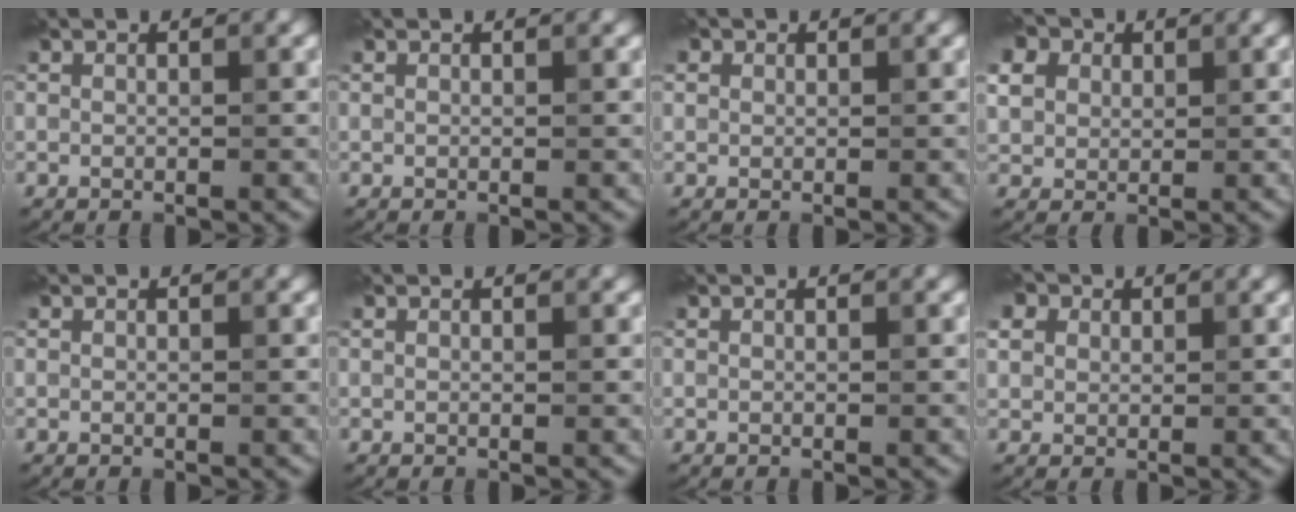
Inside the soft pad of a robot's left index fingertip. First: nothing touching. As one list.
[{"total": 0.0}, {"total": 1.5, "force": [0.8, 1.2, 0.4], "torque": [-0.005, 0.001, 0.004]}, {"total": 8.9, "force": [3.5, 6.7, 4.6], "torque": [-0.114, 0.029, 0.050]}, {"total": 0.0}, {"total": 0.0}, {"total": 0.0}, {"total": 7.5, "force": [3.2, 5.6, 3.8], "torque": [-0.097, 0.032, 0.037]}]